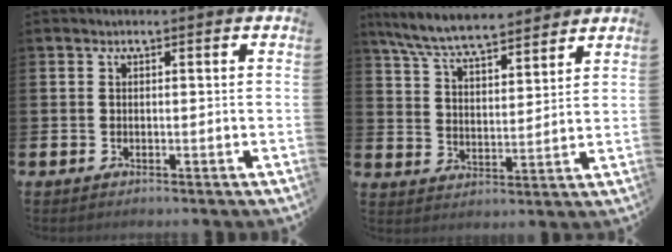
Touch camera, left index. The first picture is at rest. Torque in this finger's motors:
{"motor_torque": [0.37, -0.44, 0.89, 0.21]}